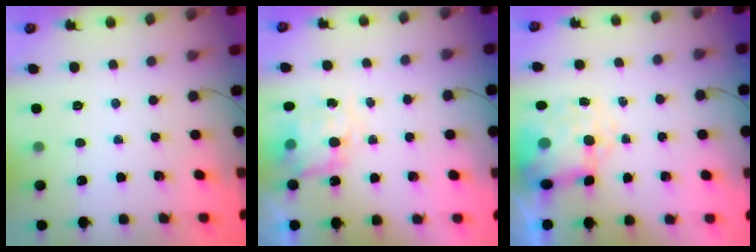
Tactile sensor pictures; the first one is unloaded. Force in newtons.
{"total": 6.3, "press": 6.2, "slide": 0.6}
{"total": 8.5, "press": 8.3, "slide": 1.9}